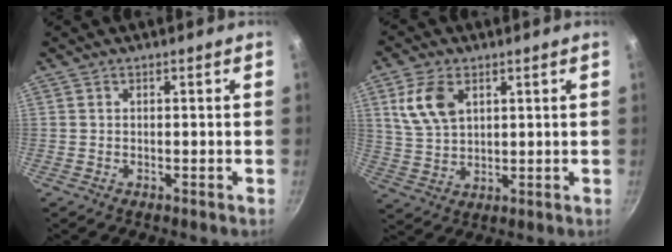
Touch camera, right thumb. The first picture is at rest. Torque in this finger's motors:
{"motor_torque": [-0.59, 0.91, -0.14, 0.21, 0.23]}